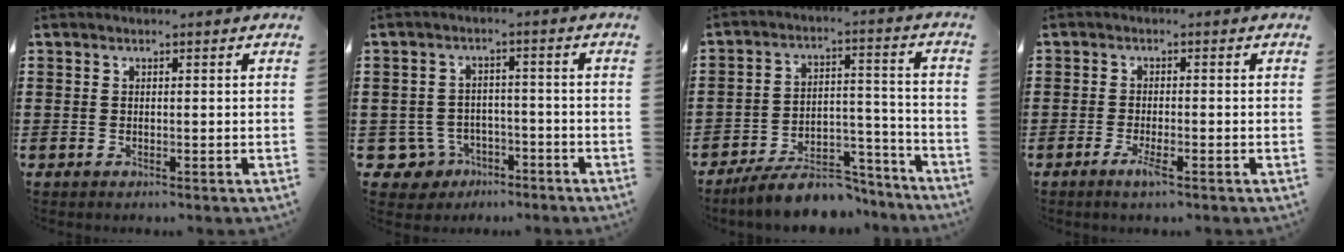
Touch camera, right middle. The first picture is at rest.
{"total": 4.4, "force": [-3.2, 2.9, 1.1], "torque": [-0.050, 0.003, -0.068]}
{"total": 9.3, "force": [-8.1, 2.6, 3.8], "torque": [-0.048, 0.035, -0.146]}
{"total": 2.6, "force": [-1.4, 0.5, 2.1], "torque": [-0.050, -0.006, -0.029]}